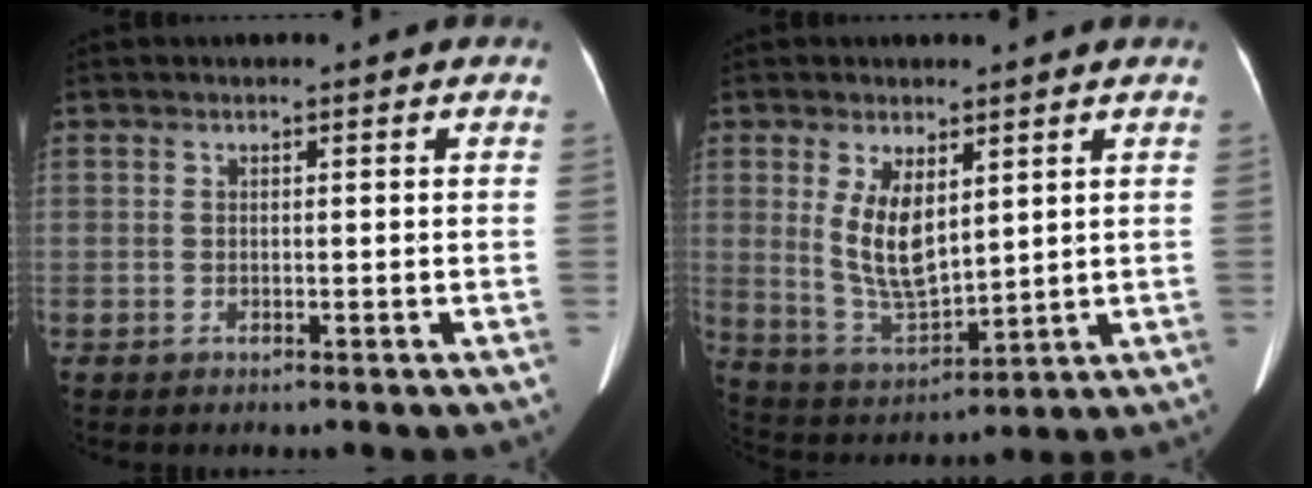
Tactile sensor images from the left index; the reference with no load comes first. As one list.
[{"total": 8.7, "force": [2.6, 3.4, 7.5], "torque": [-0.151, -0.009, 0.061]}]